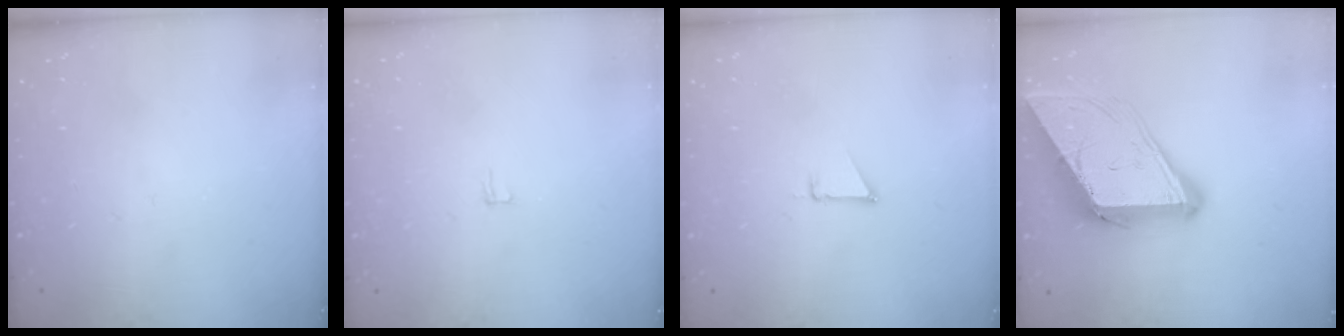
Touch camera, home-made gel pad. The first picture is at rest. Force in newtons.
{"total": 2.0, "press": 2.0, "slide": 0.2}
{"total": 2.5, "press": 2.5, "slide": 0.1}
{"total": 18.6, "press": 18.5, "slide": 2.0}